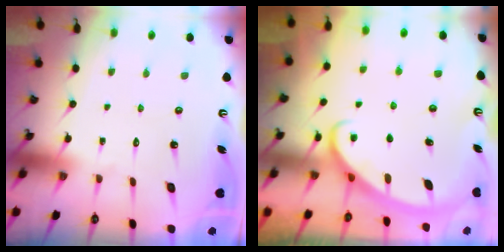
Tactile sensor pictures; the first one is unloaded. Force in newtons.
{"total": 2.9, "press": 2.9, "slide": 0.3}